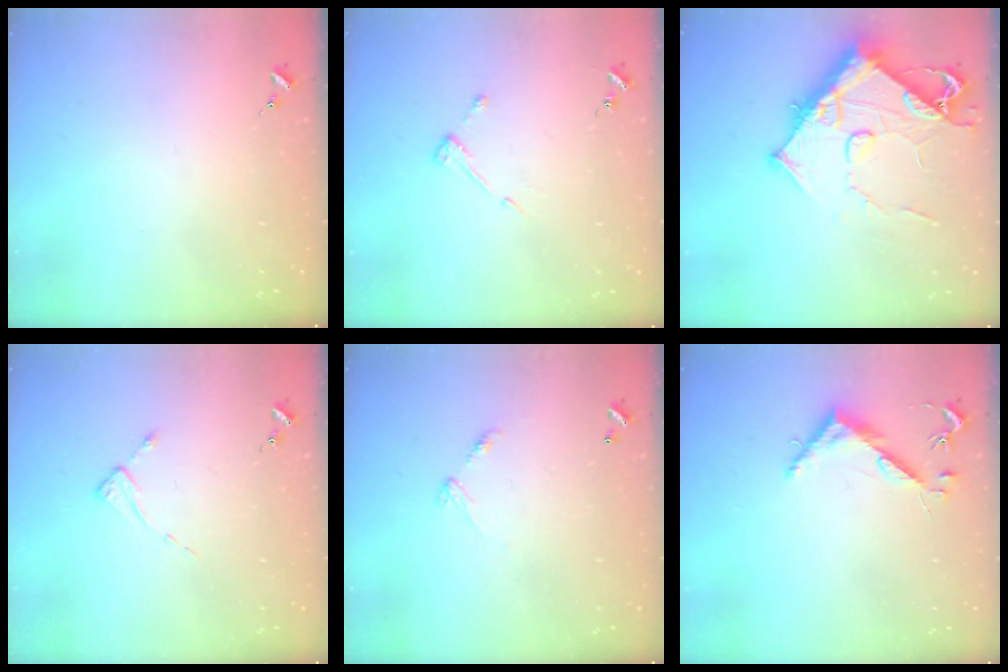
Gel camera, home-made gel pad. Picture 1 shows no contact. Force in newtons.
{"total": 4.0, "press": 4.0, "slide": 0.5}
{"total": 13.7, "press": 13.6, "slide": 1.5}
{"total": 2.5, "press": 2.5, "slide": 0.3}
{"total": 5.6, "press": 5.6, "slide": 0.4}
{"total": 5.1, "press": 5.1, "slide": 0.3}